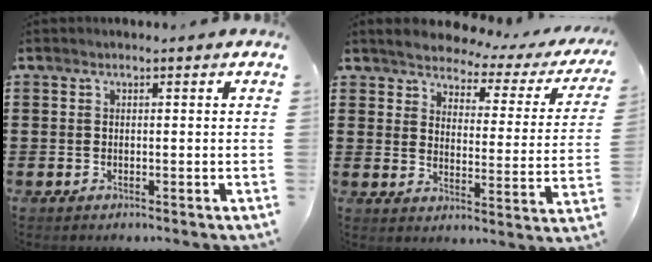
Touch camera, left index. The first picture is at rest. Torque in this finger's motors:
{"motor_torque": [2.14, 0.00, 0.49, 0.05]}